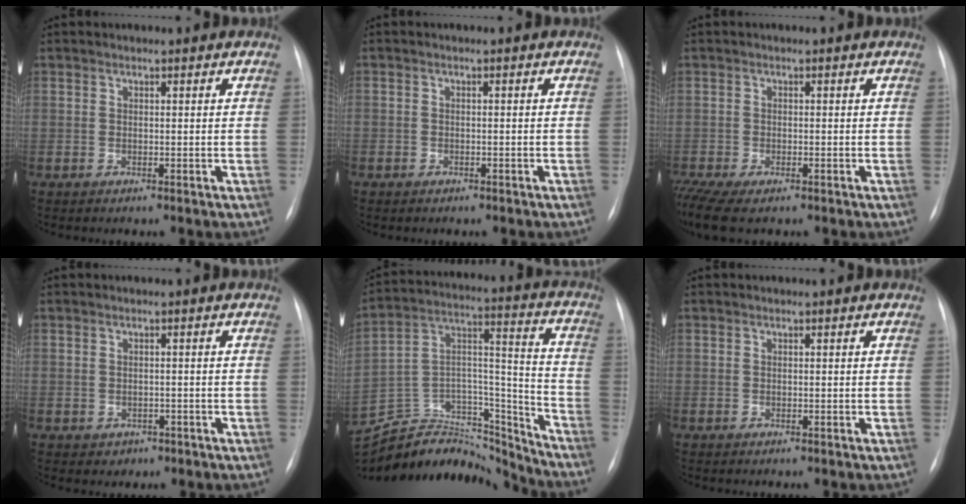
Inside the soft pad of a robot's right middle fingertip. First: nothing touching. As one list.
[{"total": 1.0, "force": [-0.7, 0.7, 0.1], "torque": [-0.007, 0.003, -0.011]}, {"total": 7.2, "force": [-4.9, 2.7, 4.5], "torque": [-0.098, -0.009, -0.081]}, {"total": 1.8, "force": [-0.8, 1.5, 0.4], "torque": [-0.004, 0.005, -0.004]}, {"total": 23.7, "force": [-22.2, 6.3, 5.5], "torque": [-0.133, 0.034, -0.359]}, {"total": 0.0}]